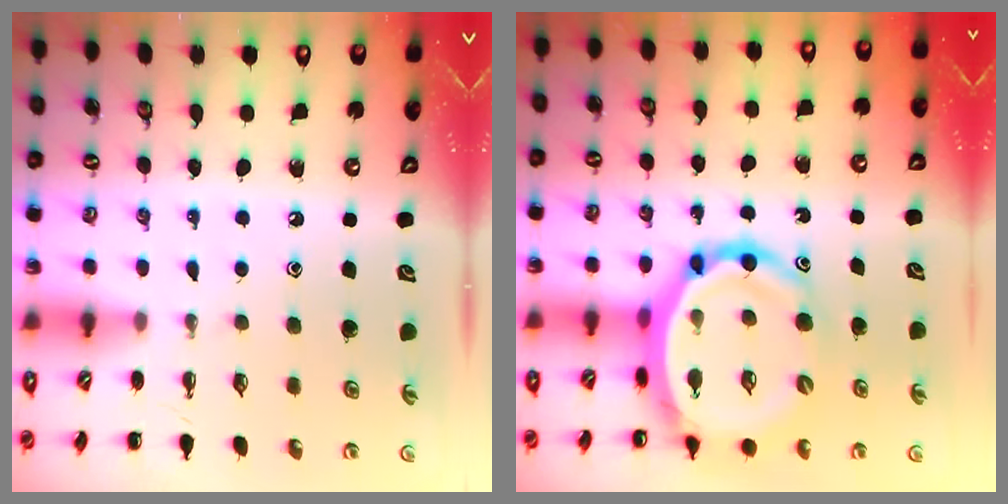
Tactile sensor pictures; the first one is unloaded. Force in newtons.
{"total": 17.5, "press": 16.8, "slide": 4.9}